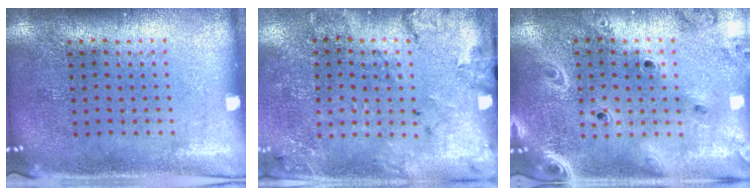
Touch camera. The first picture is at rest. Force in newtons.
{"total": 1.8, "press": 1.5, "slide": 1.0}
{"total": 2.4, "press": 2.1, "slide": 1.2}